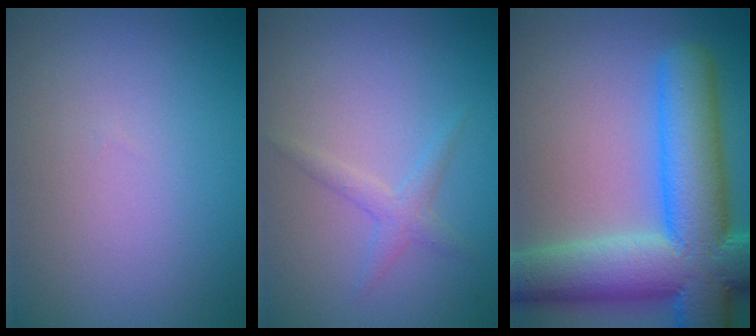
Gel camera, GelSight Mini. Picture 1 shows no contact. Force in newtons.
{"total": 1.4, "press": 1.4, "slide": 0.1}
{"total": 12.8, "press": 12.8, "slide": 0.5}